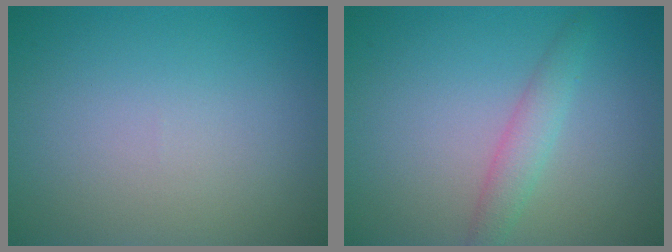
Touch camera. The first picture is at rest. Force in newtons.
{"total": 2.2, "press": 2.2, "slide": 0.2}